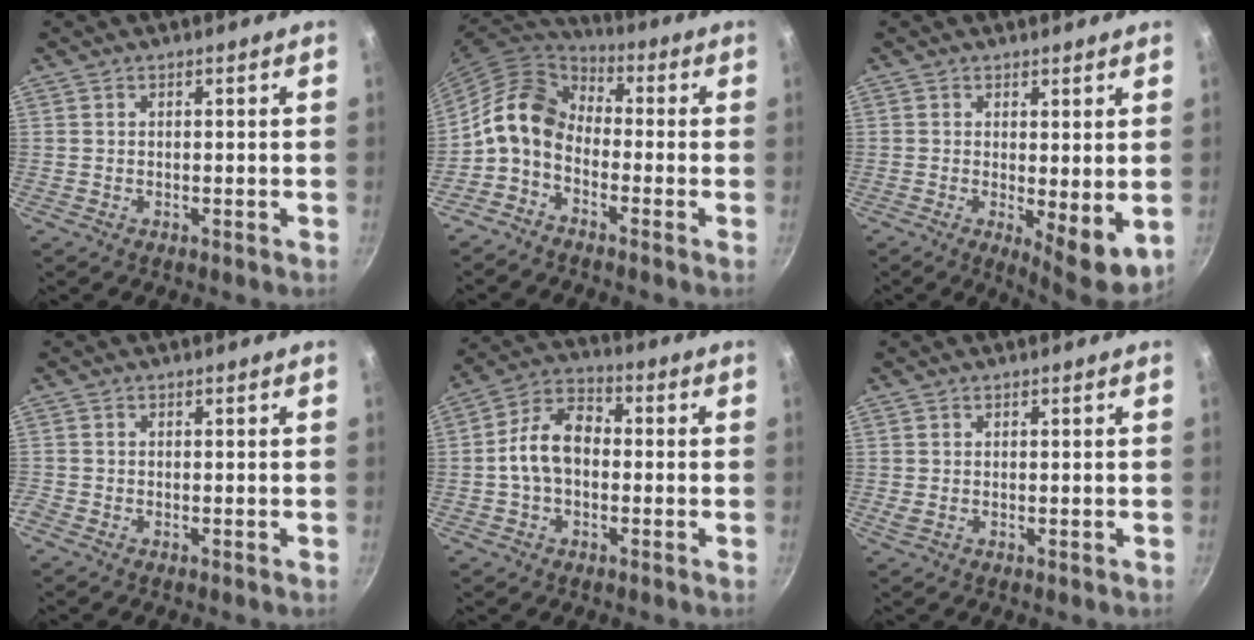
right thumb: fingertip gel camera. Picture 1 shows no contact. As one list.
[{"total": 11.3, "force": [-2.3, 8.1, 7.6], "torque": [-0.129, 0.052, -0.068]}, {"total": 7.5, "force": [0.2, 2.6, 7.0], "torque": [-0.090, -0.025, 0.008]}, {"total": 0.5, "force": [-0.5, 0.1, 0.2], "torque": [-0.009, -0.001, -0.011]}, {"total": 10.4, "force": [-0.6, 7.1, 7.5], "torque": [-0.110, 0.035, -0.027]}, {"total": 0.9, "force": [0.3, 0.4, 0.7], "torque": [-0.013, -0.001, 0.006]}]